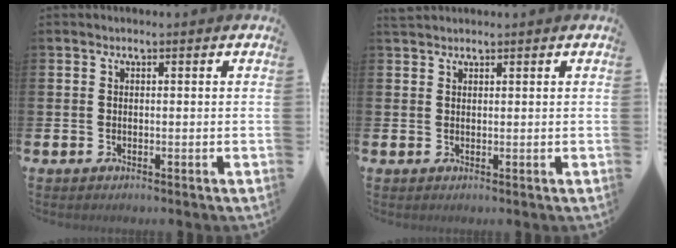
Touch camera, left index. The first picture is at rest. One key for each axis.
{"total": 1.4, "fx": 1.3, "fy": 0.4, "fz": 0.1, "tx": 0.006, "ty": -0.001, "tz": 0.023}